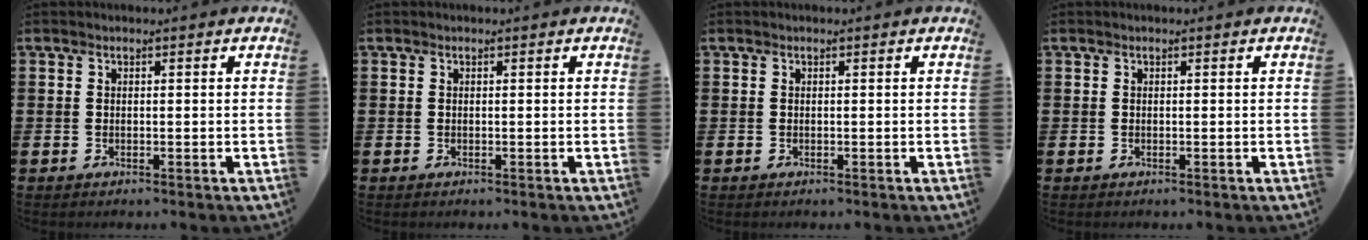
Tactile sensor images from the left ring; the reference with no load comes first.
{"total": 0.0}
{"total": 0.0}
{"total": 0.0}